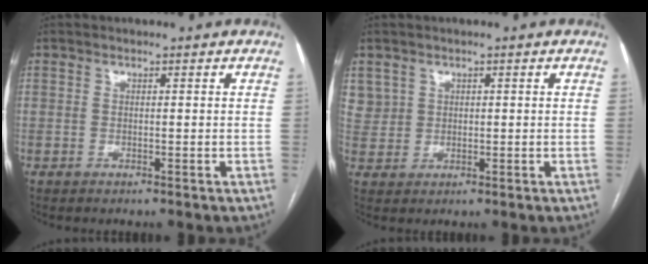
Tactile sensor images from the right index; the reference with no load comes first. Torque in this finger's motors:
{"motor_torque": [-0.07, 0.04, -0.02, 0.00]}